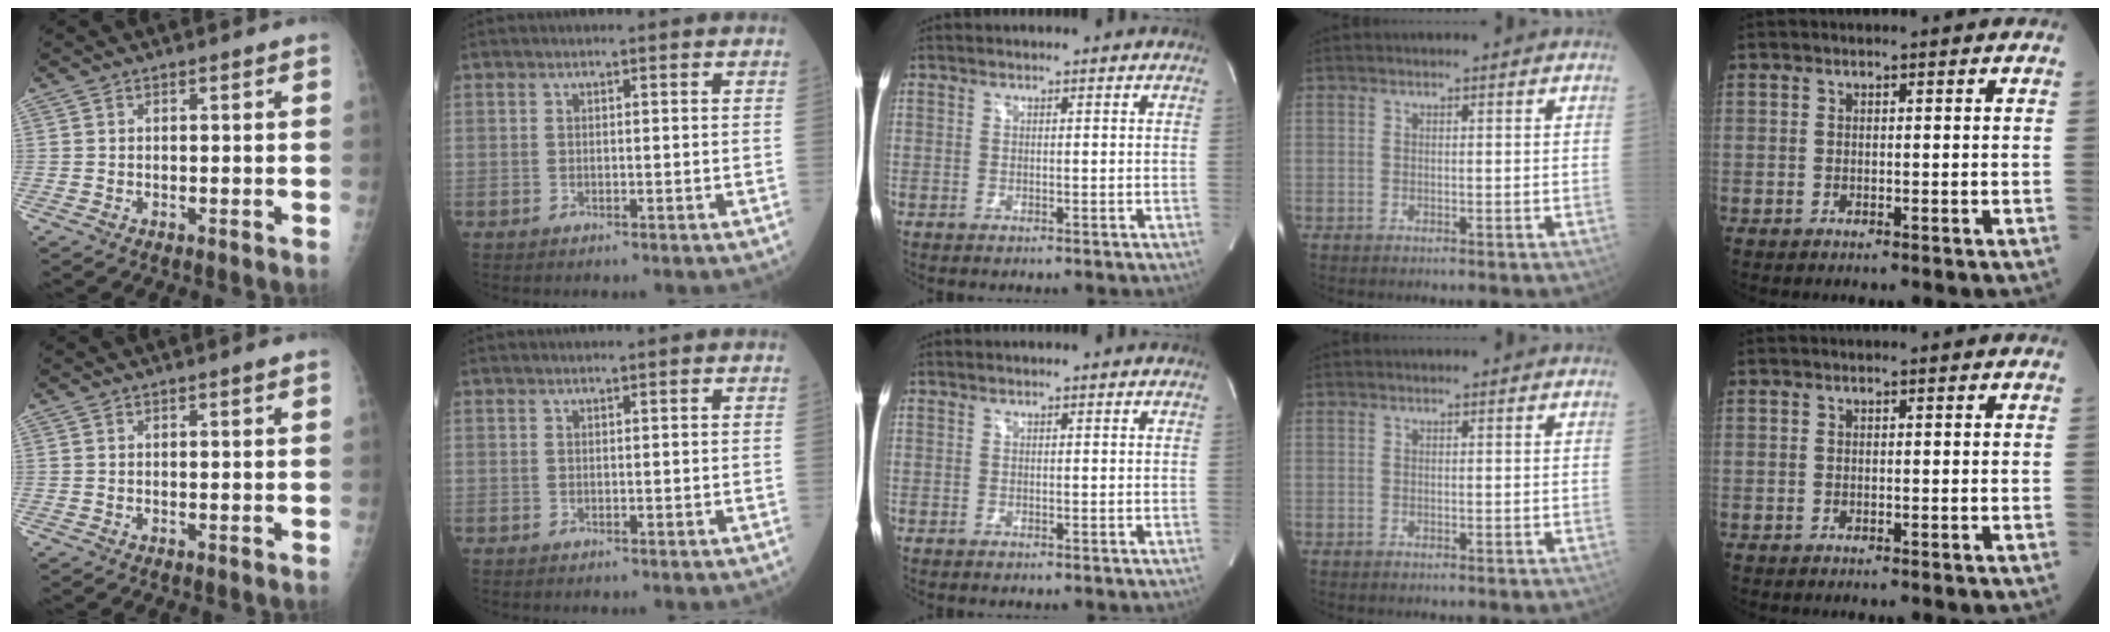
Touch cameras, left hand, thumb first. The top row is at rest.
{"thumb": {"total": 0.6, "force": [0.4, 0.0, 0.5], "torque": [-0.007, -0.001, 0.007]}, "index": {"total": 1.0, "force": [0.9, 0.0, 0.4], "torque": [-0.005, 0.011, 0.016]}}